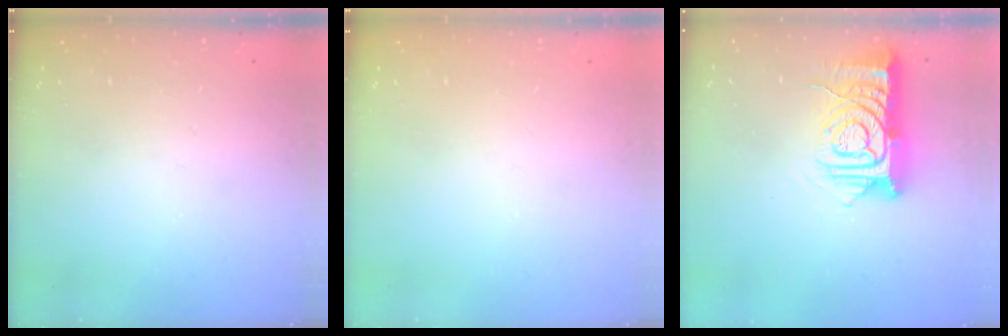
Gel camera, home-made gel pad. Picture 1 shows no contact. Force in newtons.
{"total": 0.0}
{"total": 13.0, "press": 13.0, "slide": 1.1}